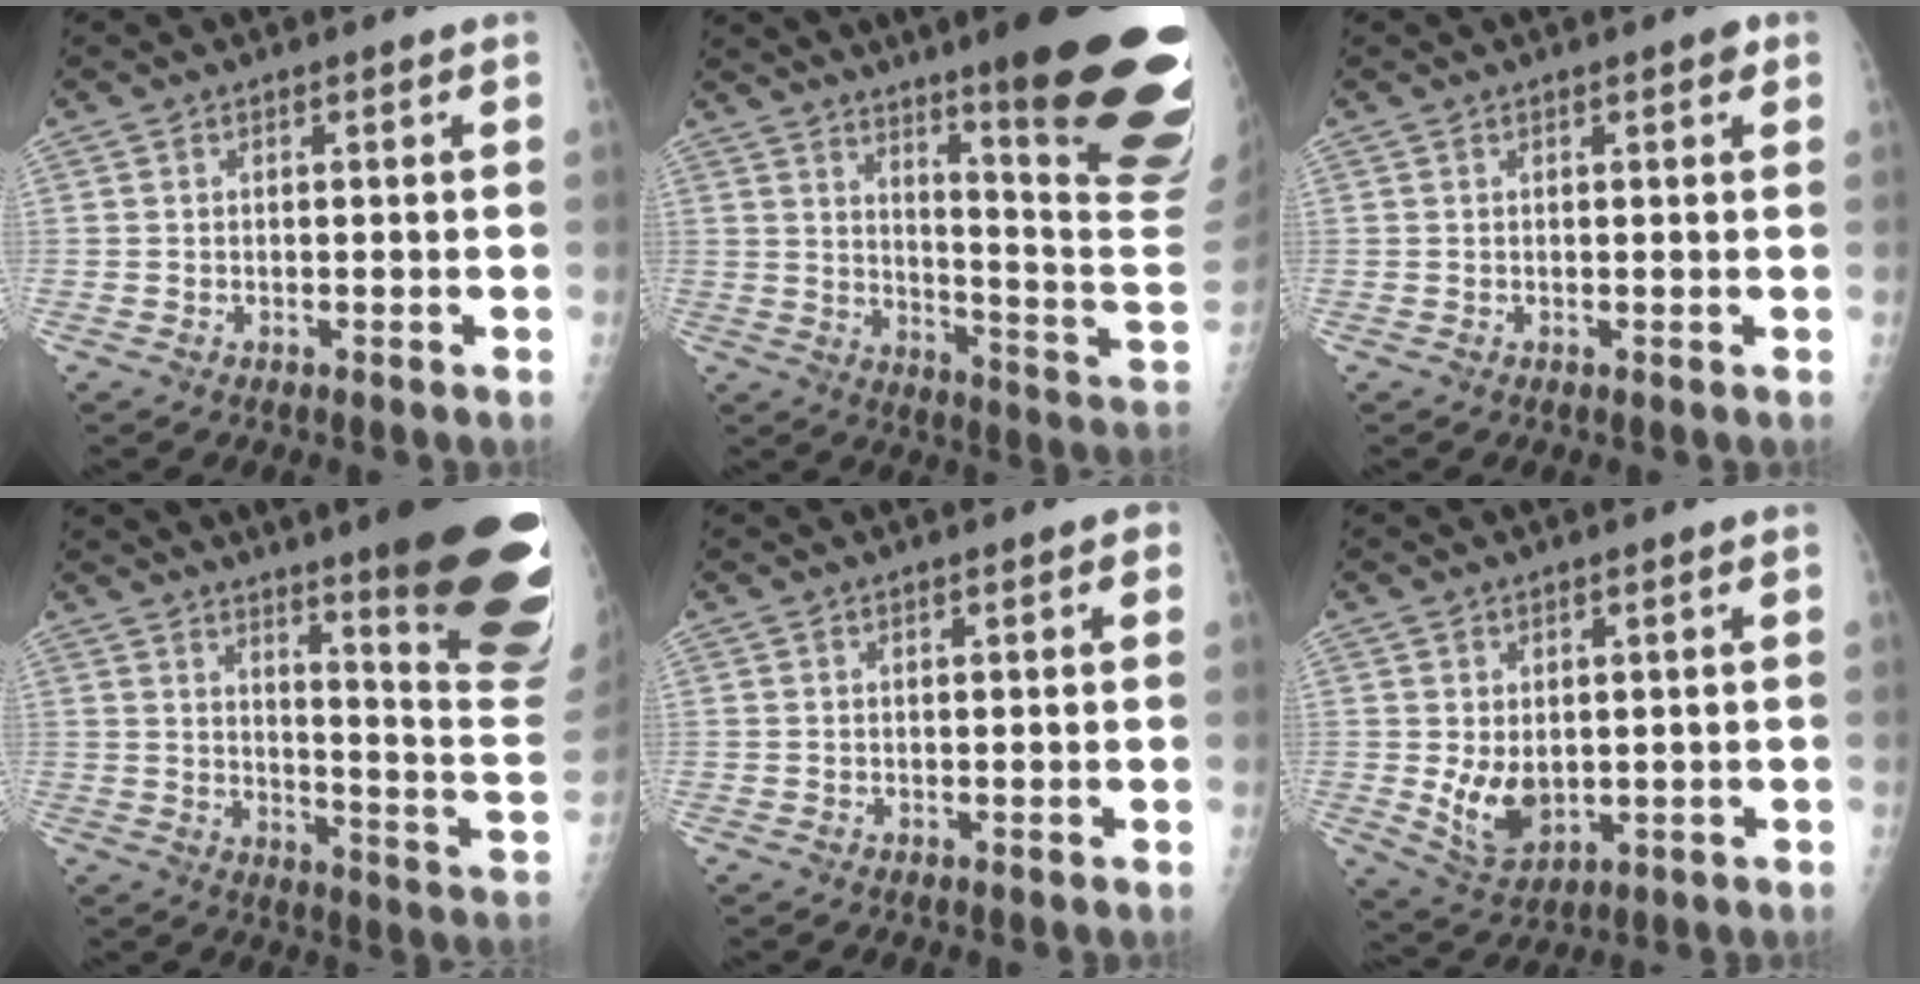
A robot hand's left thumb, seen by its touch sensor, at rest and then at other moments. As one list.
[{"total": 29.6, "force": [16.5, 4.0, 24.2], "torque": [-0.230, -0.080, 0.235]}, {"total": 1.6, "force": [0.9, 0.5, 1.3], "torque": [-0.016, 0.000, 0.009]}, {"total": 28.3, "force": [17.7, 3.7, 21.8], "torque": [-0.203, -0.101, 0.235]}, {"total": 1.5, "force": [0.7, 0.5, 1.3], "torque": [-0.015, 0.002, 0.008]}, {"total": 7.5, "force": [0.0, 5.1, 5.5], "torque": [-0.083, -0.018, 0.020]}]